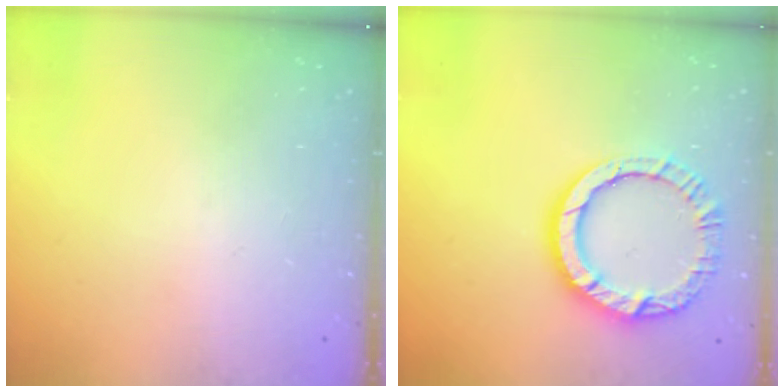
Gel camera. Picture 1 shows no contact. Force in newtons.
{"total": 11.7, "press": 11.7, "slide": 1.2}